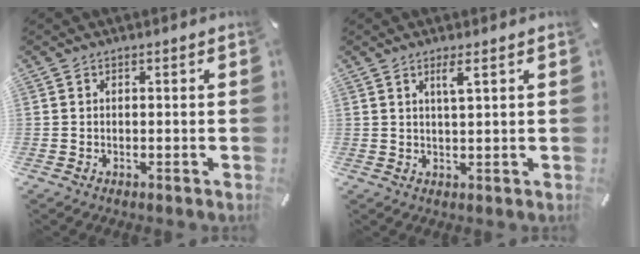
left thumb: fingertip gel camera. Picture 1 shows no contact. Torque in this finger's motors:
{"motor_torque": [0.65, 0.44, 0.30, -0.14, 0.15]}